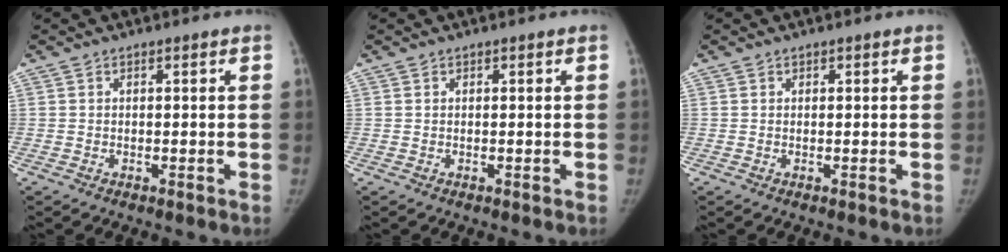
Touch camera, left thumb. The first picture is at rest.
{"total": 0.0}
{"total": 0.0}